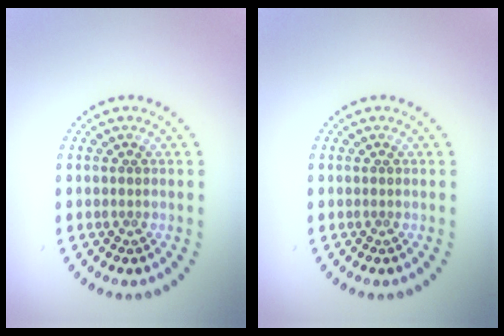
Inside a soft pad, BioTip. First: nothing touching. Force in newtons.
{"total": 0.0}